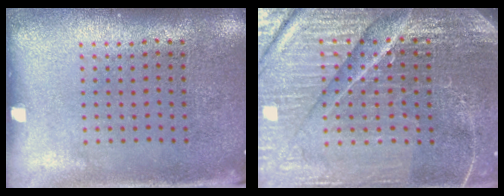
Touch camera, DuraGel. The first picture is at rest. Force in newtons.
{"total": 6.1, "press": 5.5, "slide": 2.6}